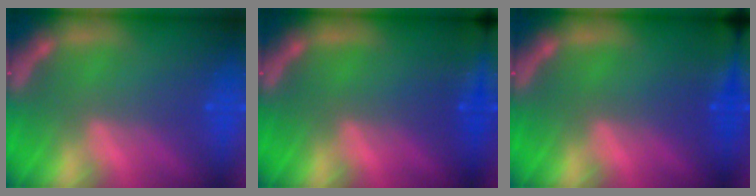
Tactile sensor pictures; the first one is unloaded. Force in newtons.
{"total": 9.0}
{"total": 7.0}